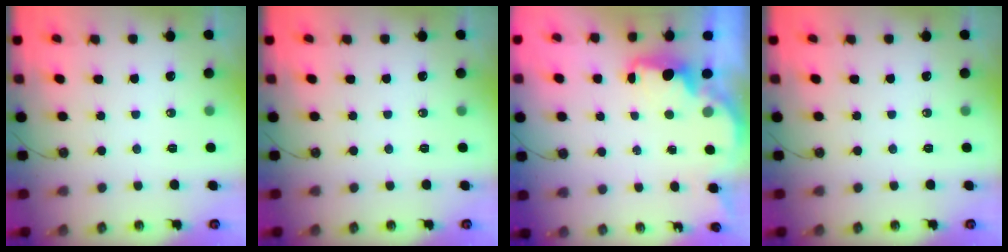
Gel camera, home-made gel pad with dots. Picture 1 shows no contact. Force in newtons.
{"total": 0.0}
{"total": 2.2, "press": 2.1, "slide": 0.6}
{"total": 0.0}